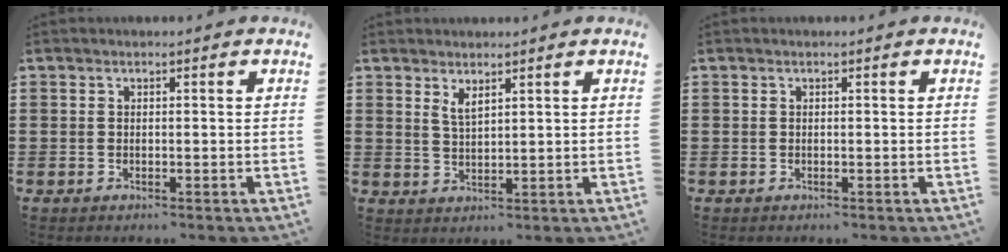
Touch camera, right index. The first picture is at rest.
{"total": 2.4, "force": [1.7, 0.7, 1.5], "torque": [-0.032, 0.003, 0.031]}
{"total": 0.0}